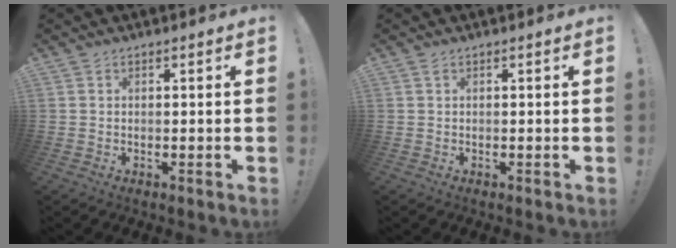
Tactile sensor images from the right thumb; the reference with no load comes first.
{"total": 0.7, "force": [0.3, 0.1, 0.6], "torque": [-0.012, 0.001, 0.005]}